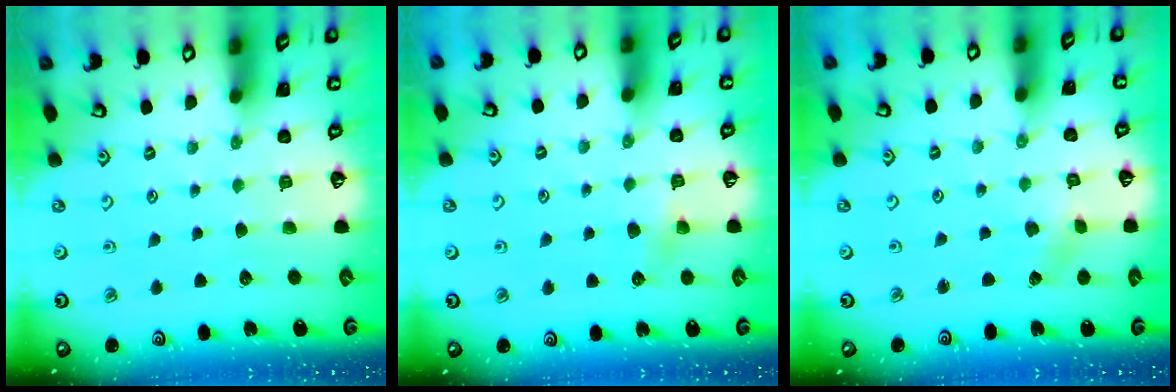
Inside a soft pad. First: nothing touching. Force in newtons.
{"total": 4.0, "press": 3.9, "slide": 0.8}
{"total": 1.2, "press": 1.2, "slide": 0.2}